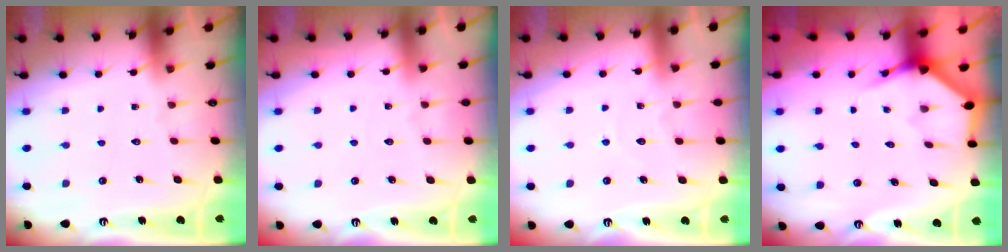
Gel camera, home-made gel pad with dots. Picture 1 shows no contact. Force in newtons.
{"total": 2.6, "press": 2.6, "slide": 0.3}
{"total": 4.6, "press": 4.6, "slide": 0.3}
{"total": 3.5, "press": 3.5, "slide": 0.2}